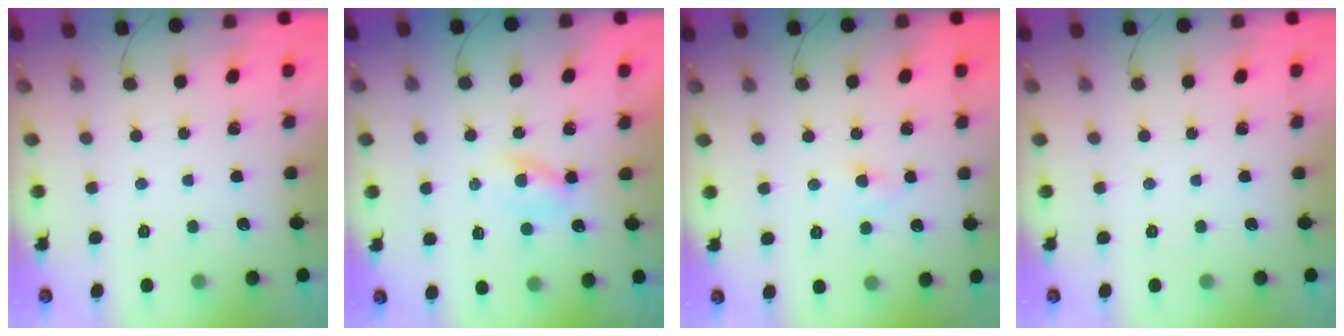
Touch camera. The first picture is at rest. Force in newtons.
{"total": 2.3, "press": 2.1, "slide": 1.0}
{"total": 3.4, "press": 3.3, "slide": 1.0}
{"total": 0.0}